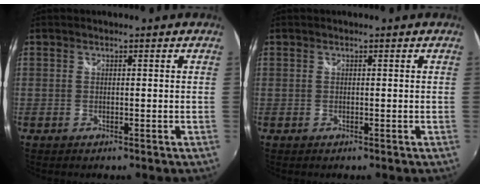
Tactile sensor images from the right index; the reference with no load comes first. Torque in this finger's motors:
{"motor_torque": [-0.20, 0.17, -0.01, 0.00]}